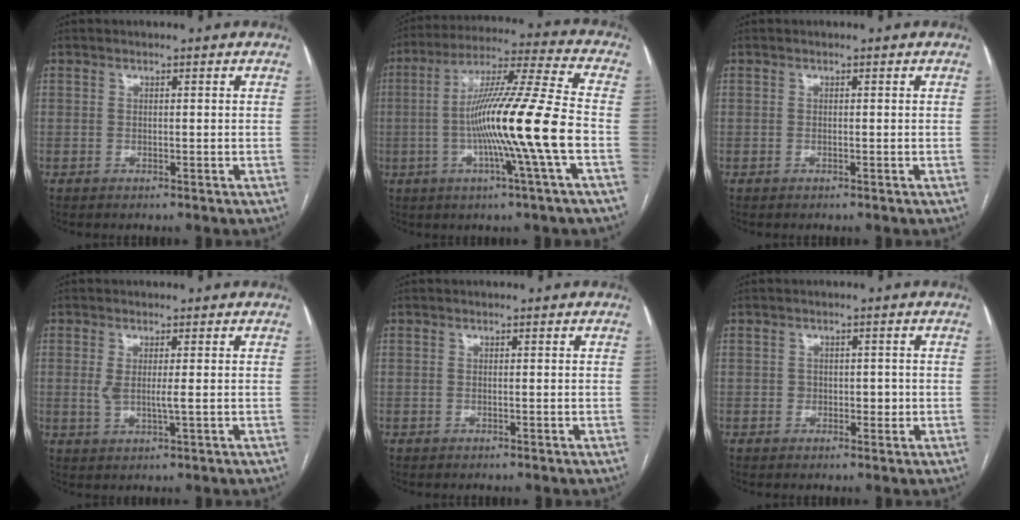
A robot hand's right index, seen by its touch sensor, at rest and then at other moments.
{"total": 16.5, "force": [-3.3, -1.7, 16.0], "torque": [-0.279, -0.002, -0.070]}
{"total": 0.0}
{"total": 3.4, "force": [0.2, 0.6, 3.4], "torque": [-0.068, -0.006, 0.006]}
{"total": 0.0}
{"total": 2.4, "force": [-0.3, 1.8, 1.5], "torque": [-0.017, 0.006, 0.000]}